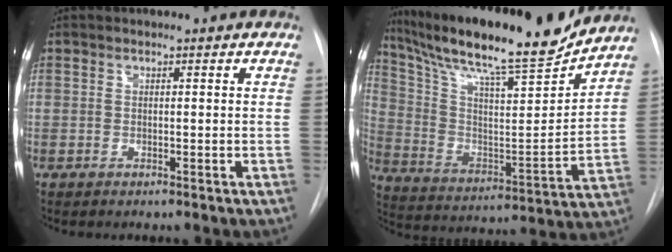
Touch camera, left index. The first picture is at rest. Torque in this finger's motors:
{"motor_torque": [1.01, -1.13, 0.66, 0.19]}